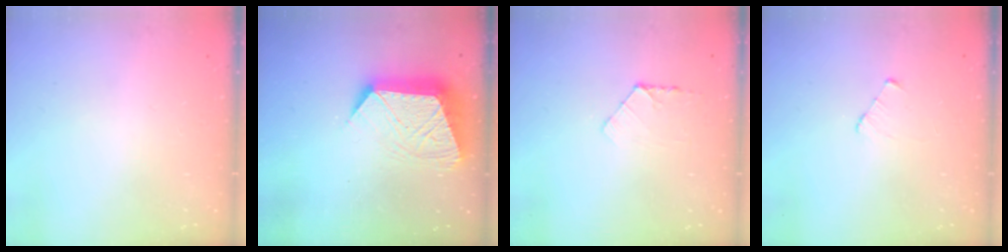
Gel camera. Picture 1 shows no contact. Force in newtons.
{"total": 14.3, "press": 14.2, "slide": 1.2}
{"total": 4.5, "press": 4.5, "slide": 0.5}
{"total": 3.0, "press": 2.9, "slide": 0.3}